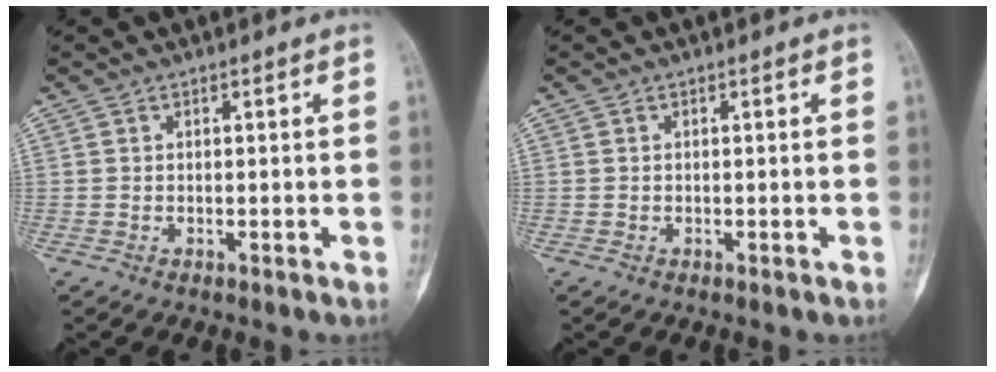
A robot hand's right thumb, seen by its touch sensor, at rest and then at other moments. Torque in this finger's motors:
{"motor_torque": [0.27, 0.19, 0.14, 0.03, 0.02]}